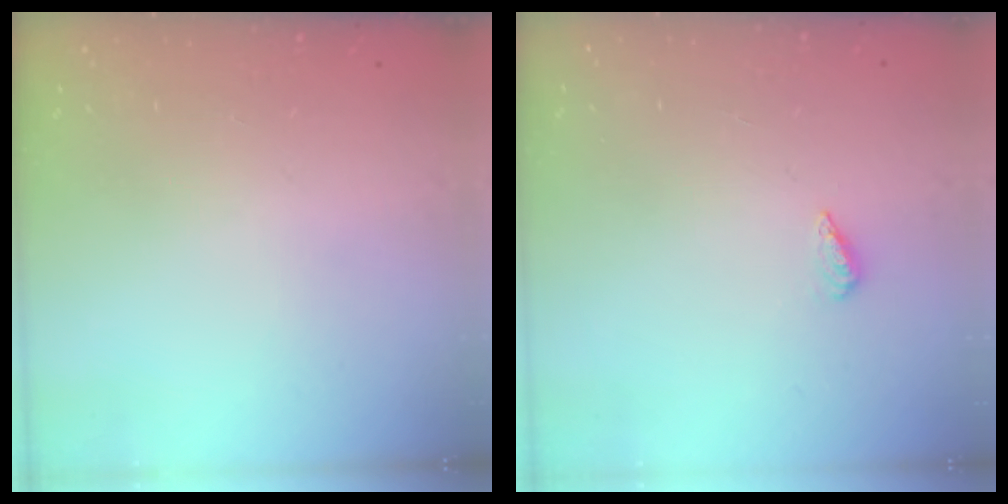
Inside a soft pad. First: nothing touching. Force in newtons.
{"total": 2.3, "press": 2.2, "slide": 0.8}